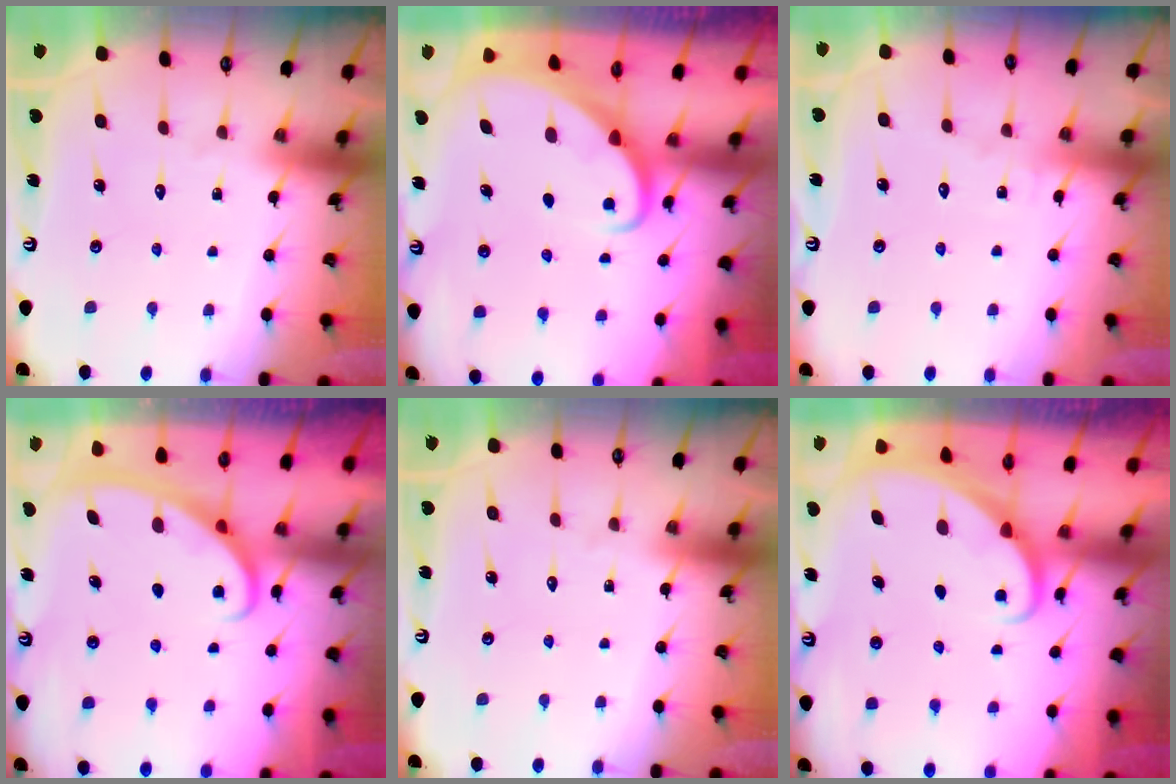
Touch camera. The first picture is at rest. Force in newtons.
{"total": 2.5, "press": 2.5, "slide": 0.2}
{"total": 3.7, "press": 3.7, "slide": 0.4}
{"total": 3.0, "press": 3.0, "slide": 0.4}
{"total": 0.0}
{"total": 1.6, "press": 1.6, "slide": 0.0}